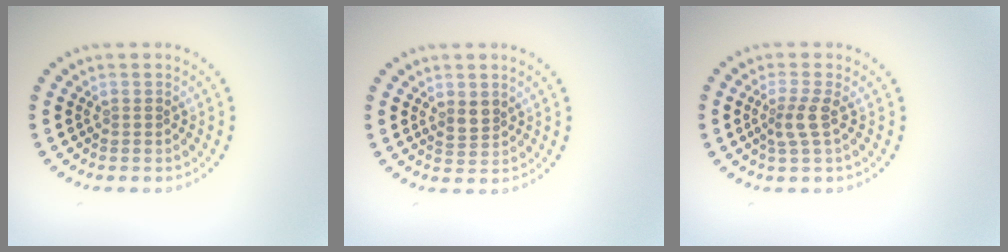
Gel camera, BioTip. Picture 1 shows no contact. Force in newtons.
{"total": 1.7, "press": 1.4, "slide": 0.8}
{"total": 2.0, "press": 1.6, "slide": 1.3}